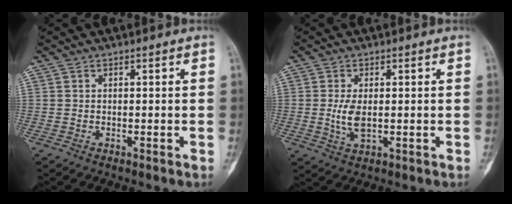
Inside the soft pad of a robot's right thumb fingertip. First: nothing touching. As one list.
[{"total": 4.2, "force": [0.0, 2.0, 3.7], "torque": [-0.080, -0.010, 0.004]}]